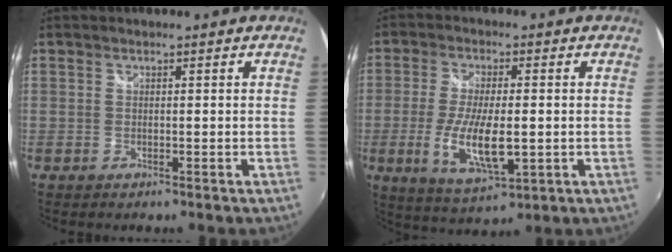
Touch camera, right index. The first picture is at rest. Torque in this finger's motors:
{"motor_torque": [1.23, -0.15, 0.59, 0.10]}